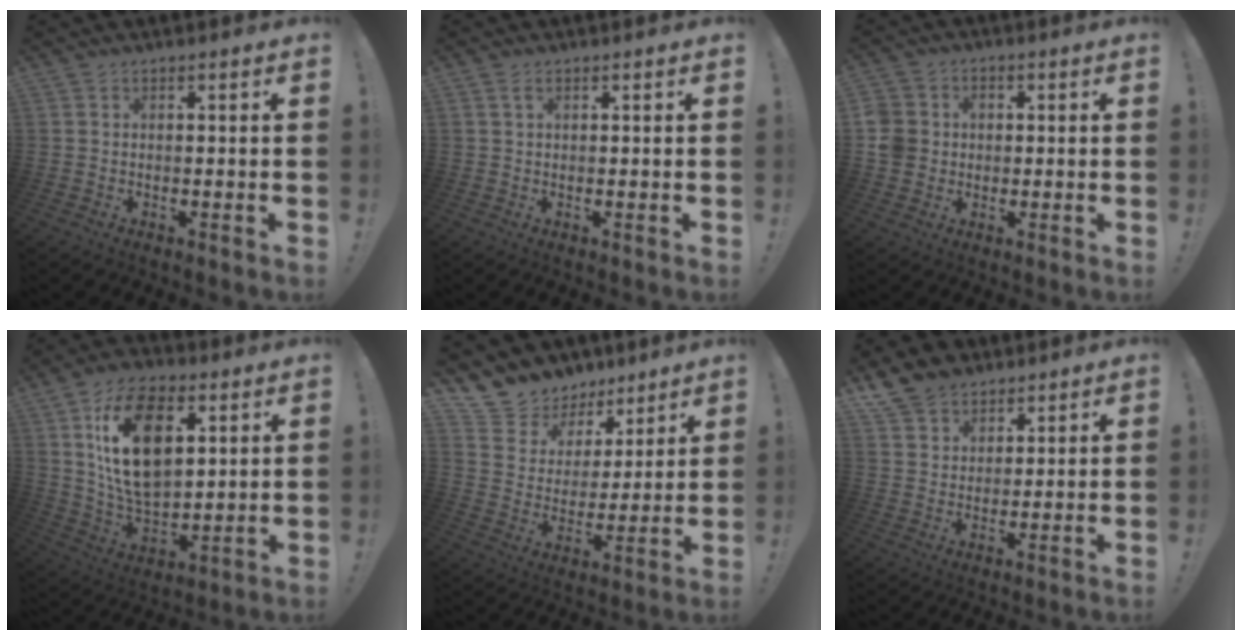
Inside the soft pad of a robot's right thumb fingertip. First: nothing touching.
{"total": 1.7, "force": [0.7, 0.9, 1.3], "torque": [-0.025, 0.002, 0.013]}
{"total": 7.6, "force": [-0.6, 7.0, 2.9], "torque": [-0.061, 0.011, -0.008]}
{"total": 20.3, "force": [6.9, 12.5, 14.5], "torque": [-0.264, -0.019, 0.117]}
{"total": 10.0, "force": [7.6, 6.5, 0.9], "torque": [-0.037, -0.066, 0.149]}
{"total": 9.6, "force": [7.1, 6.2, 1.9], "torque": [-0.028, -0.049, 0.141]}